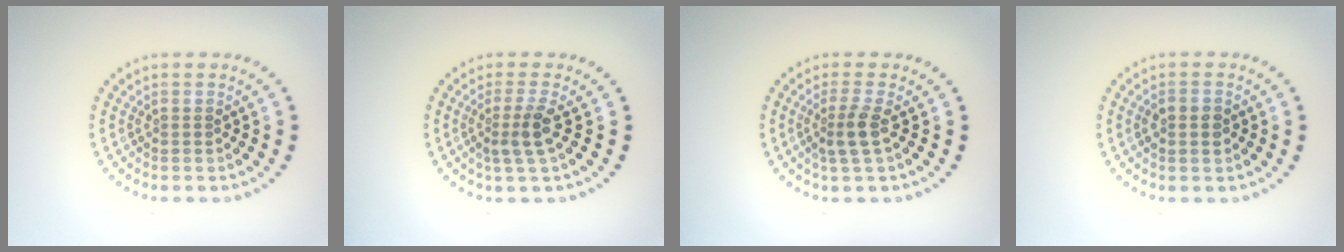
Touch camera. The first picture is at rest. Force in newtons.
{"total": 2.4, "press": 1.8, "slide": 1.6}
{"total": 2.1, "press": 1.8, "slide": 1.2}
{"total": 1.5, "press": 1.5, "slide": 0.1}